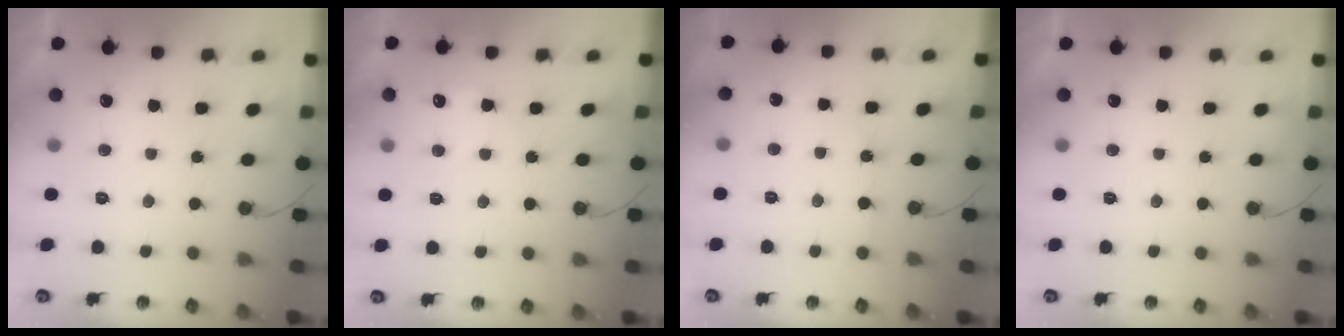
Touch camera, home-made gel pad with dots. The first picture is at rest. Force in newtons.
{"total": 3.9, "press": 3.9, "slide": 0.5}
{"total": 2.4, "press": 2.4, "slide": 0.3}
{"total": 0.0}